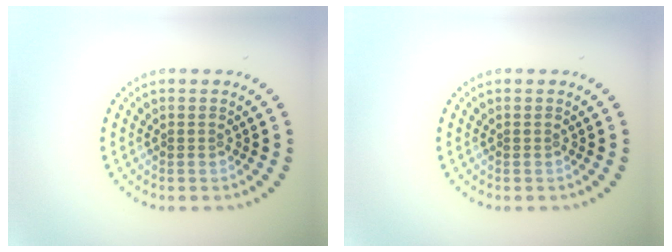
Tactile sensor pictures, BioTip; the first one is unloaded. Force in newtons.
{"total": 0.0}